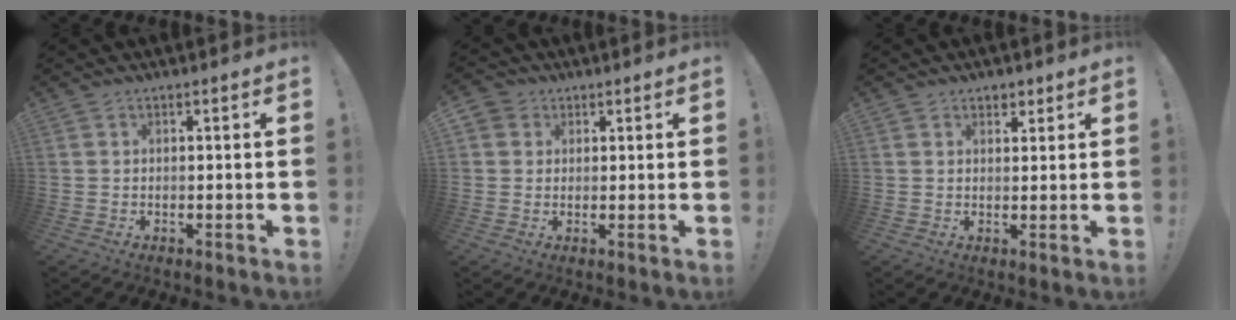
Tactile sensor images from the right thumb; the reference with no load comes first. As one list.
[{"total": 3.8, "force": [1.6, 3.3, 0.8], "torque": [-0.009, -0.003, 0.029]}, {"total": 2.5, "force": [1.6, 1.9, 0.6], "torque": [-0.001, -0.006, 0.027]}]